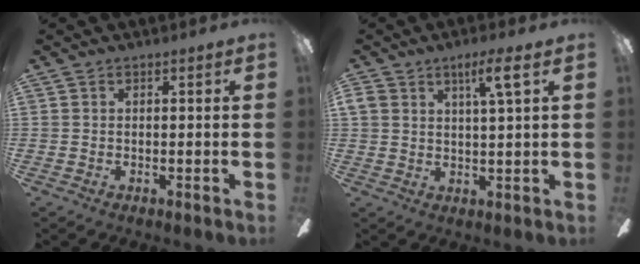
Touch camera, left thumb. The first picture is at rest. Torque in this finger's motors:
{"motor_torque": [0.74, 0.68, 0.94, -0.54, 0.05]}